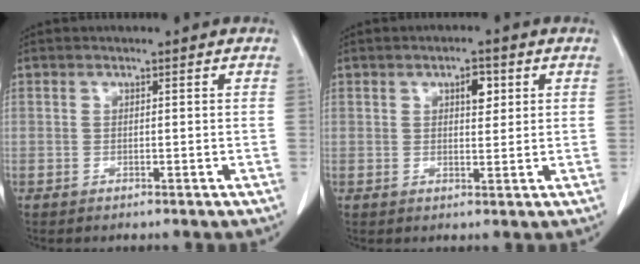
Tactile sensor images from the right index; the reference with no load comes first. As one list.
[{"total": 3.2, "force": [1.3, 1.4, 2.6], "torque": [-0.039, 0.001, 0.019]}]